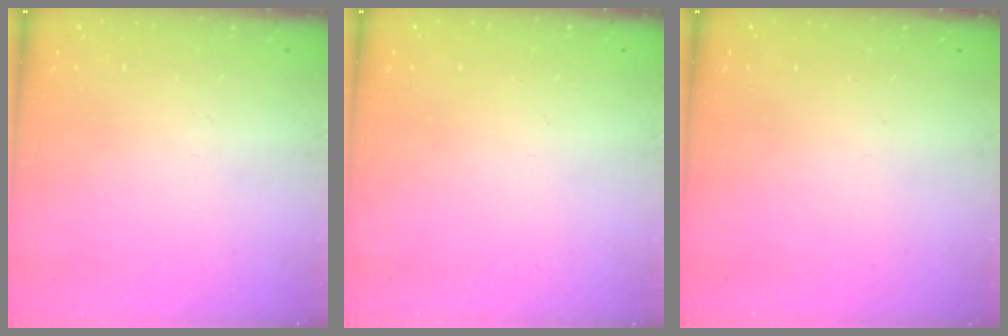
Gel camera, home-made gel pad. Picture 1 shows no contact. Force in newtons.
{"total": 0.0}
{"total": 0.0}